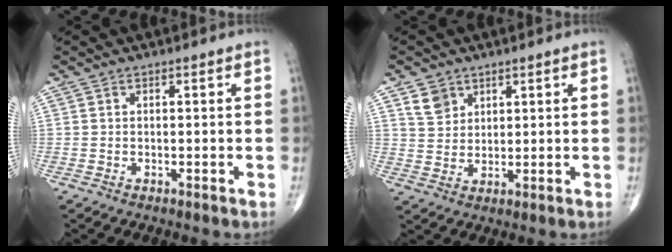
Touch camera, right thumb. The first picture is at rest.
{"total": 4.7, "force": [2.7, 3.5, 1.5], "torque": [-0.009, -0.017, 0.057]}